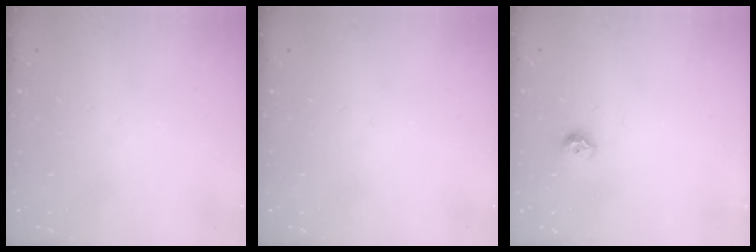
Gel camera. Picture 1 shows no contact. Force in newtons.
{"total": 0.0}
{"total": 6.8, "press": 6.7, "slide": 1.0}